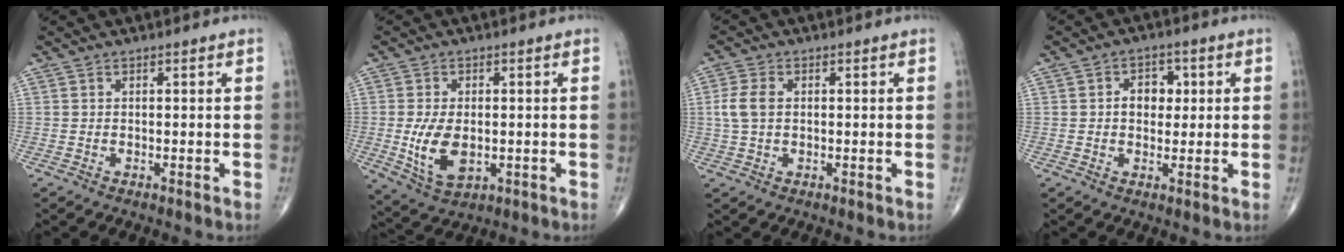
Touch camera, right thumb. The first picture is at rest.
{"total": 8.9, "force": [-1.1, 5.1, 7.2], "torque": [-0.130, -0.012, -0.009]}
{"total": 4.6, "force": [0.4, 3.0, 3.4], "torque": [-0.082, 0.006, 0.004]}
{"total": 5.0, "force": [0.7, 3.8, 3.2], "torque": [-0.017, 0.005, 0.007]}